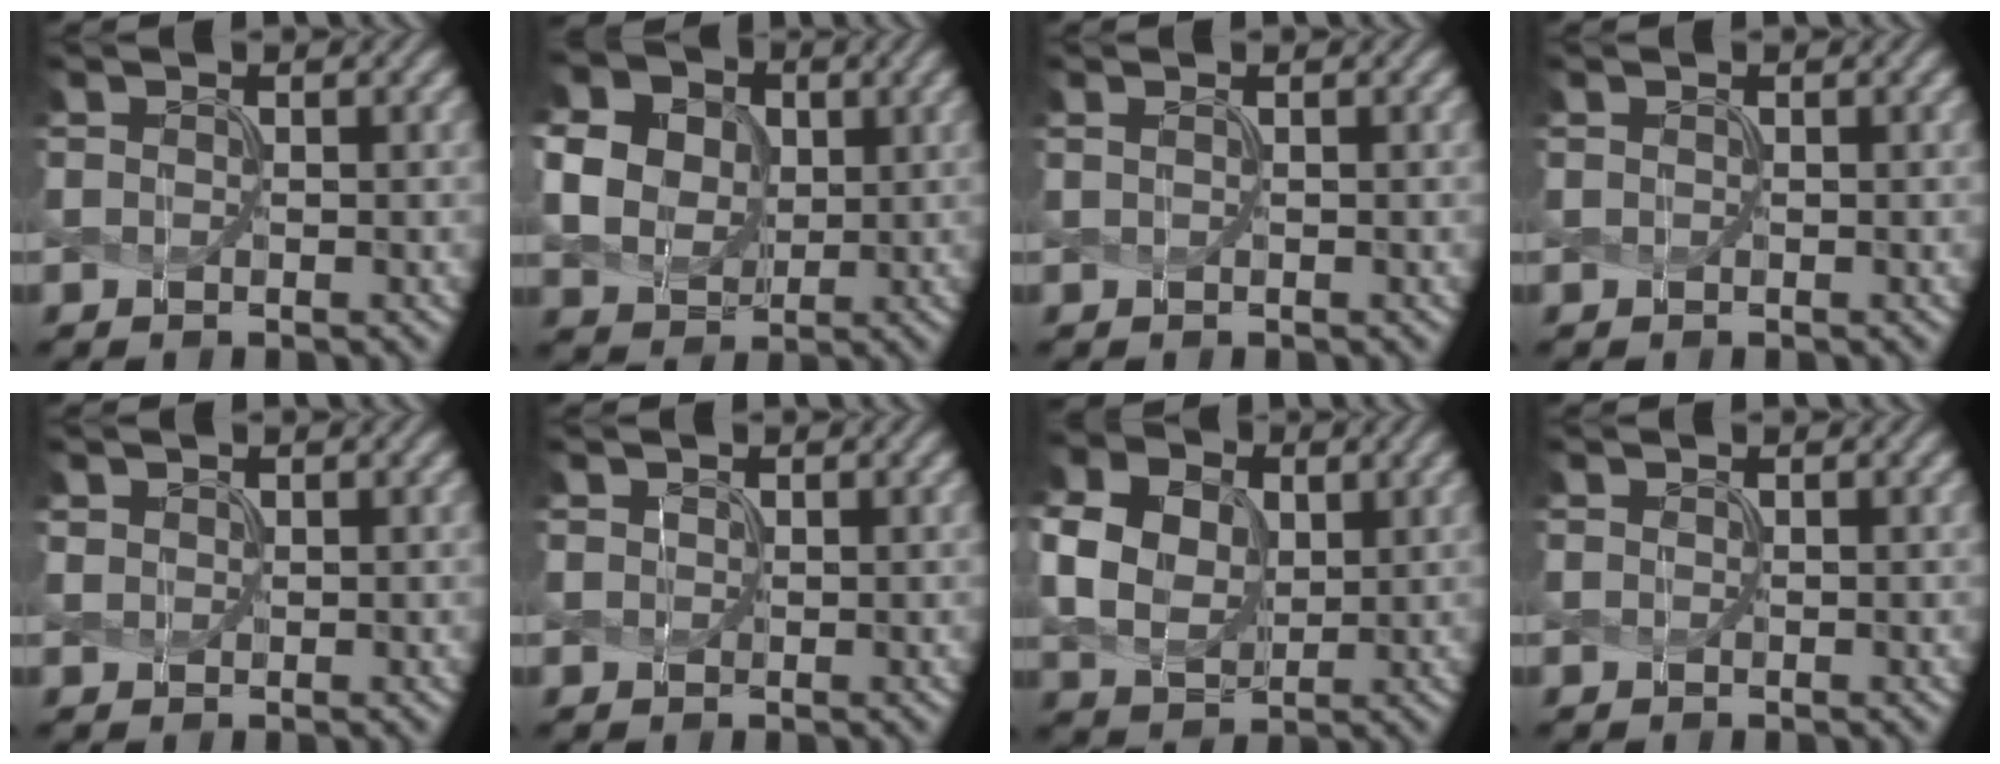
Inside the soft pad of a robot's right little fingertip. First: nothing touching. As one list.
[{"total": 9.0, "force": [2.6, 7.6, 4.2], "torque": [-0.120, 0.036, 0.059]}, {"total": 1.3, "force": [0.5, 0.7, 0.9], "torque": [-0.001, 0.004, -0.011]}, {"total": 0.0}, {"total": 0.8, "force": [0.2, 0.3, -0.7], "torque": [0.007, 0.004, 0.016]}, {"total": 1.0, "force": [0.0, 0.1, -0.9], "torque": [0.017, 0.000, 0.011]}, {"total": 6.8, "force": [1.3, 5.4, 3.9], "torque": [-0.122, 0.014, 0.037]}, {"total": 0.9, "force": [-0.3, -0.3, -0.8], "torque": [0.012, 0.004, 0.002]}]